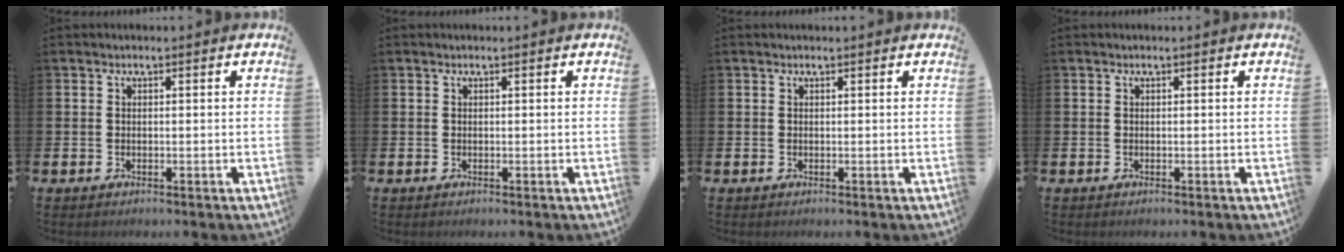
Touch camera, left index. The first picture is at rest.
{"total": 0.0}
{"total": 0.0}
{"total": 0.0}